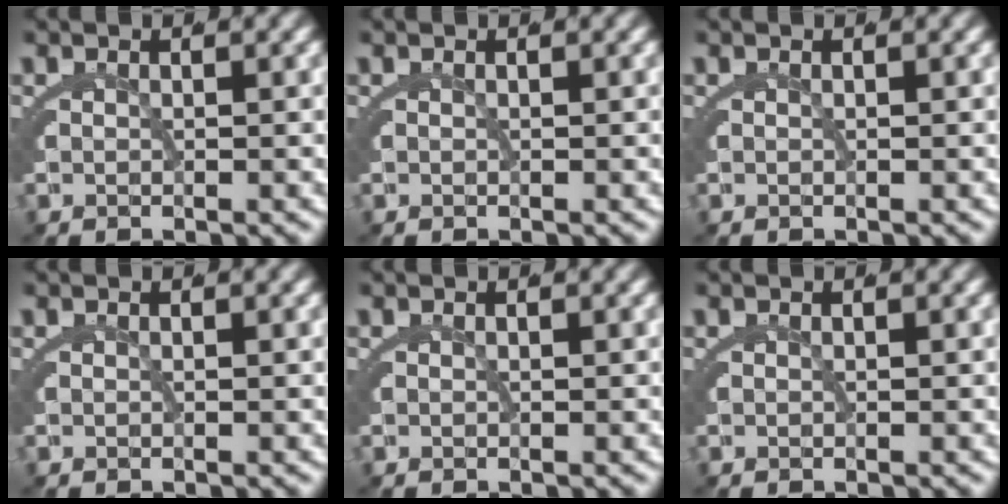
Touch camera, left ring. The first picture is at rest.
{"total": 0.0}
{"total": 0.0}
{"total": 0.0}
{"total": 0.0}
{"total": 0.0}